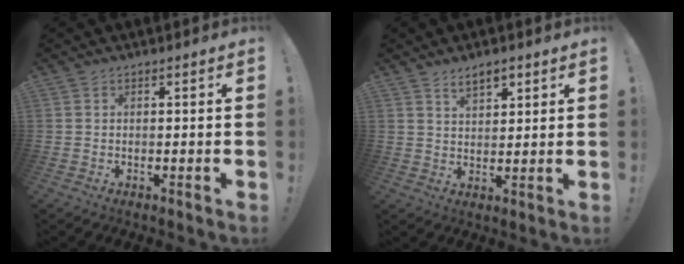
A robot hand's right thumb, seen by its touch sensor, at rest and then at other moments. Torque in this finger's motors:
{"motor_torque": [-0.14, 0.15, -0.02, 0.03, 0.00]}